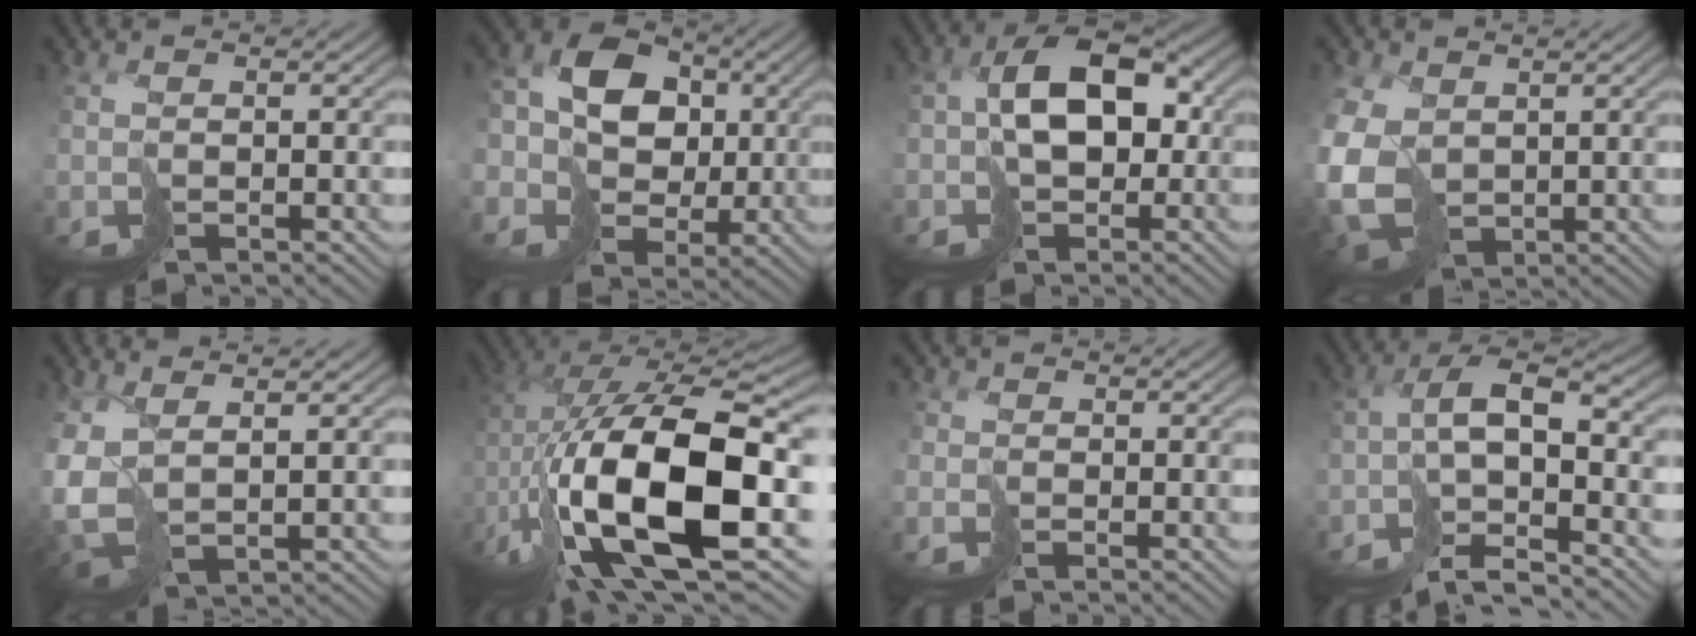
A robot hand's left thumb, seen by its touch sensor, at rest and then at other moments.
{"total": 10.9, "force": [0.7, 9.5, 5.3], "torque": [-0.140, 0.005, 0.005]}
{"total": 8.4, "force": [-0.6, 5.5, 6.3], "torque": [-0.114, 0.007, -0.016]}
{"total": 8.7, "force": [-0.3, 6.7, 5.6], "torque": [-0.180, -0.023, 0.003]}
{"total": 6.3, "force": [0.6, 3.7, 5.0], "torque": [-0.136, -0.015, 0.012]}
{"total": 18.9, "force": [-2.0, 10.3, 15.8], "torque": [-0.317, -0.039, -0.014]}
{"total": 1.6, "force": [-1.0, 1.1, 0.5], "torque": [-0.013, -0.001, -0.023]}
{"total": 9.5, "force": [-4.4, 3.1, 7.9], "torque": [-0.139, 0.001, -0.078]}